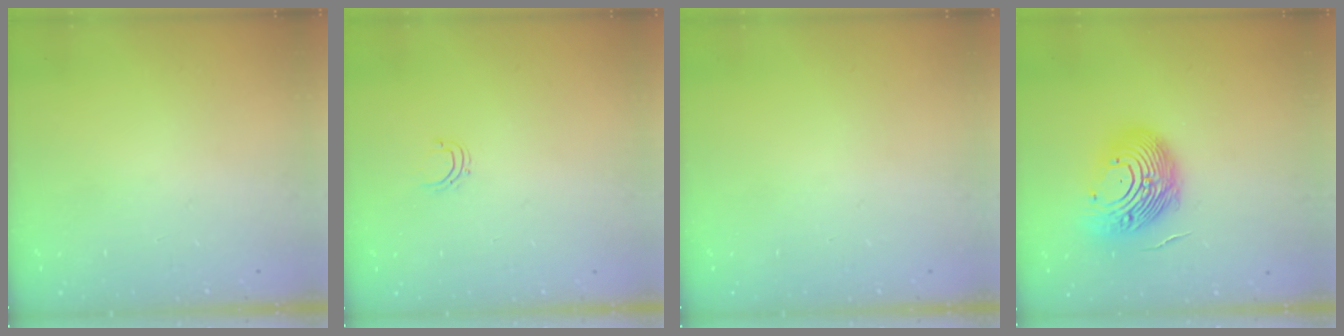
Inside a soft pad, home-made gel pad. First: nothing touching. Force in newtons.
{"total": 3.8, "press": 3.8, "slide": 0.3}
{"total": 0.0}
{"total": 15.5, "press": 14.6, "slide": 5.1}